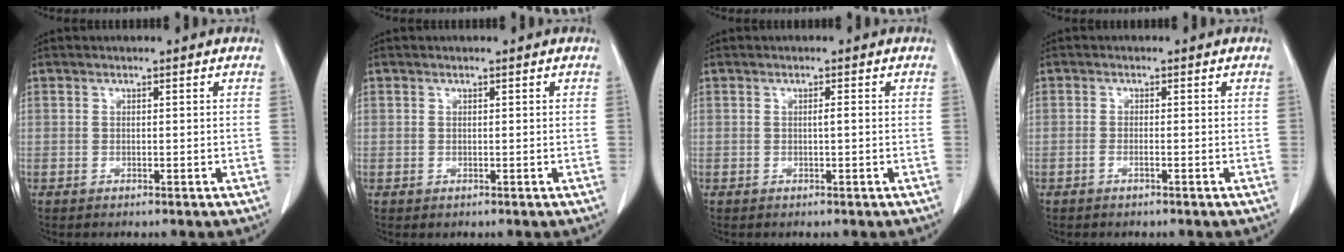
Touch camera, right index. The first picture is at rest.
{"total": 0.6, "force": [0.1, 0.5, 0.0], "torque": [0.006, 0.004, -0.001]}
{"total": 0.8, "force": [0.0, 0.0, 0.8], "torque": [-0.013, 0.001, -0.001]}
{"total": 0.8, "force": [-0.4, 0.0, 0.7], "torque": [-0.014, 0.001, -0.009]}